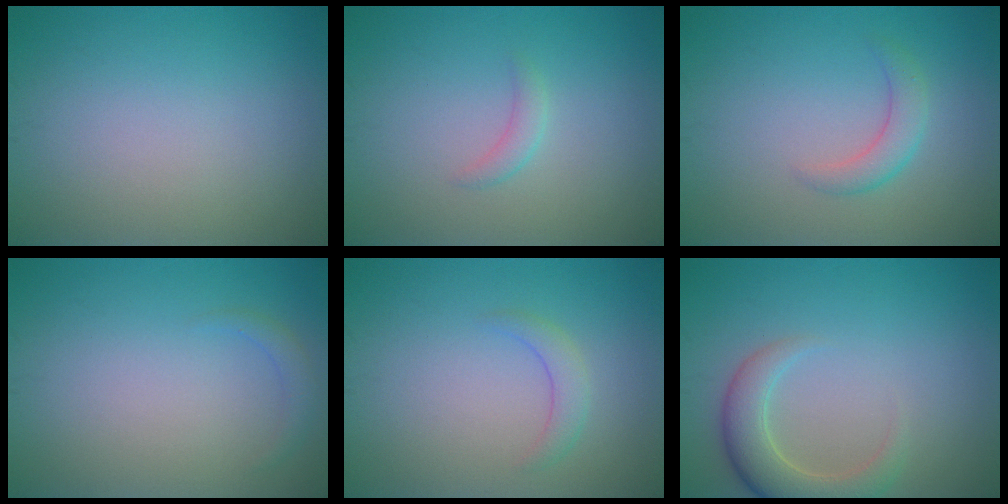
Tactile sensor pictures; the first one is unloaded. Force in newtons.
{"total": 1.2, "press": 1.1, "slide": 0.0}
{"total": 2.2, "press": 2.2, "slide": 0.1}
{"total": 1.1, "press": 1.1, "slide": 0.1}
{"total": 1.7, "press": 1.6, "slide": 0.2}
{"total": 4.2, "press": 4.2, "slide": 0.5}